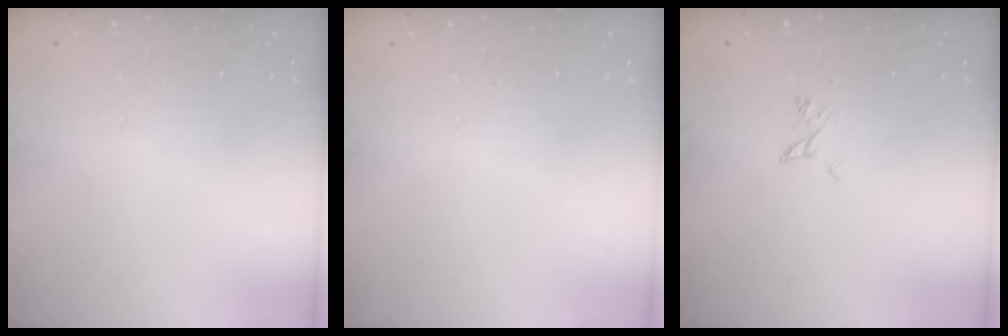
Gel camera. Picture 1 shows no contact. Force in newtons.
{"total": 0.0}
{"total": 2.6, "press": 2.6, "slide": 0.4}